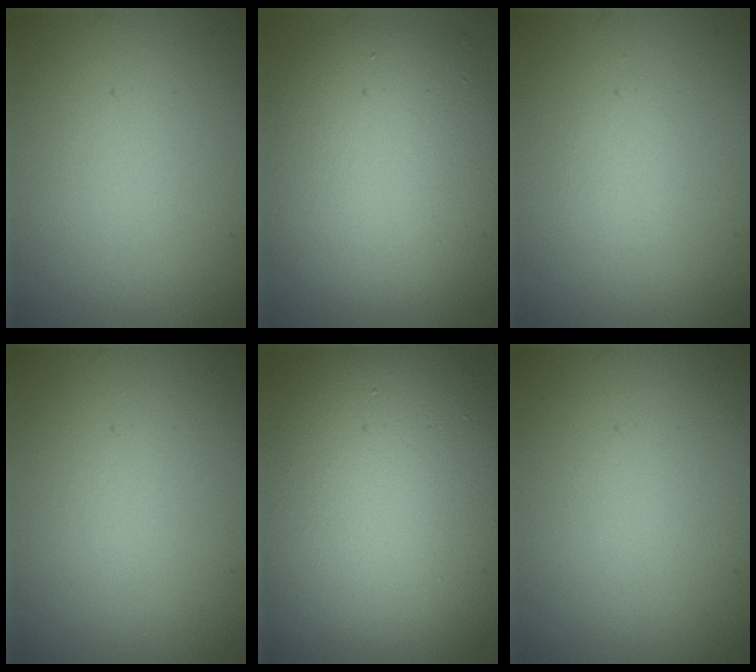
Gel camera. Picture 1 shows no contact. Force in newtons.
{"total": 9.9, "press": 9.9, "slide": 0.7}
{"total": 0.7, "press": 0.7, "slide": 0.0}
{"total": 0.0}
{"total": 17.2, "press": 17.2, "slide": 1.3}
{"total": 0.0}